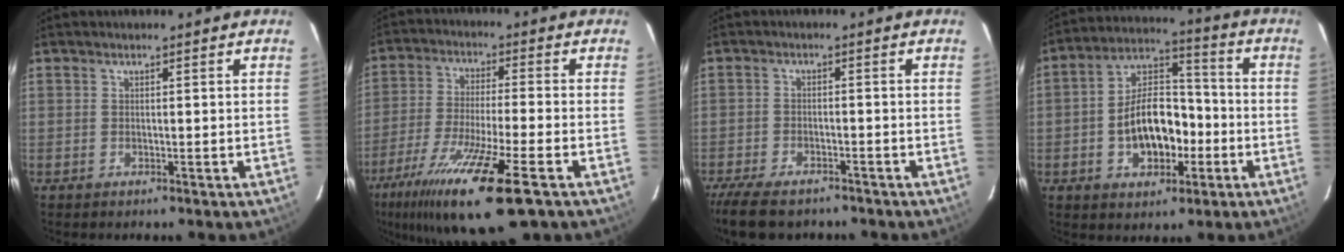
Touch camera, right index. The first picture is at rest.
{"total": 18.5, "force": [-11.0, 2.6, 14.6], "torque": [-0.290, -0.055, -0.197]}
{"total": 10.7, "force": [-8.6, 3.9, 4.8], "torque": [-0.124, -0.029, -0.149]}
{"total": 12.8, "force": [-3.4, 7.9, 9.5], "torque": [-0.181, 0.028, -0.046]}